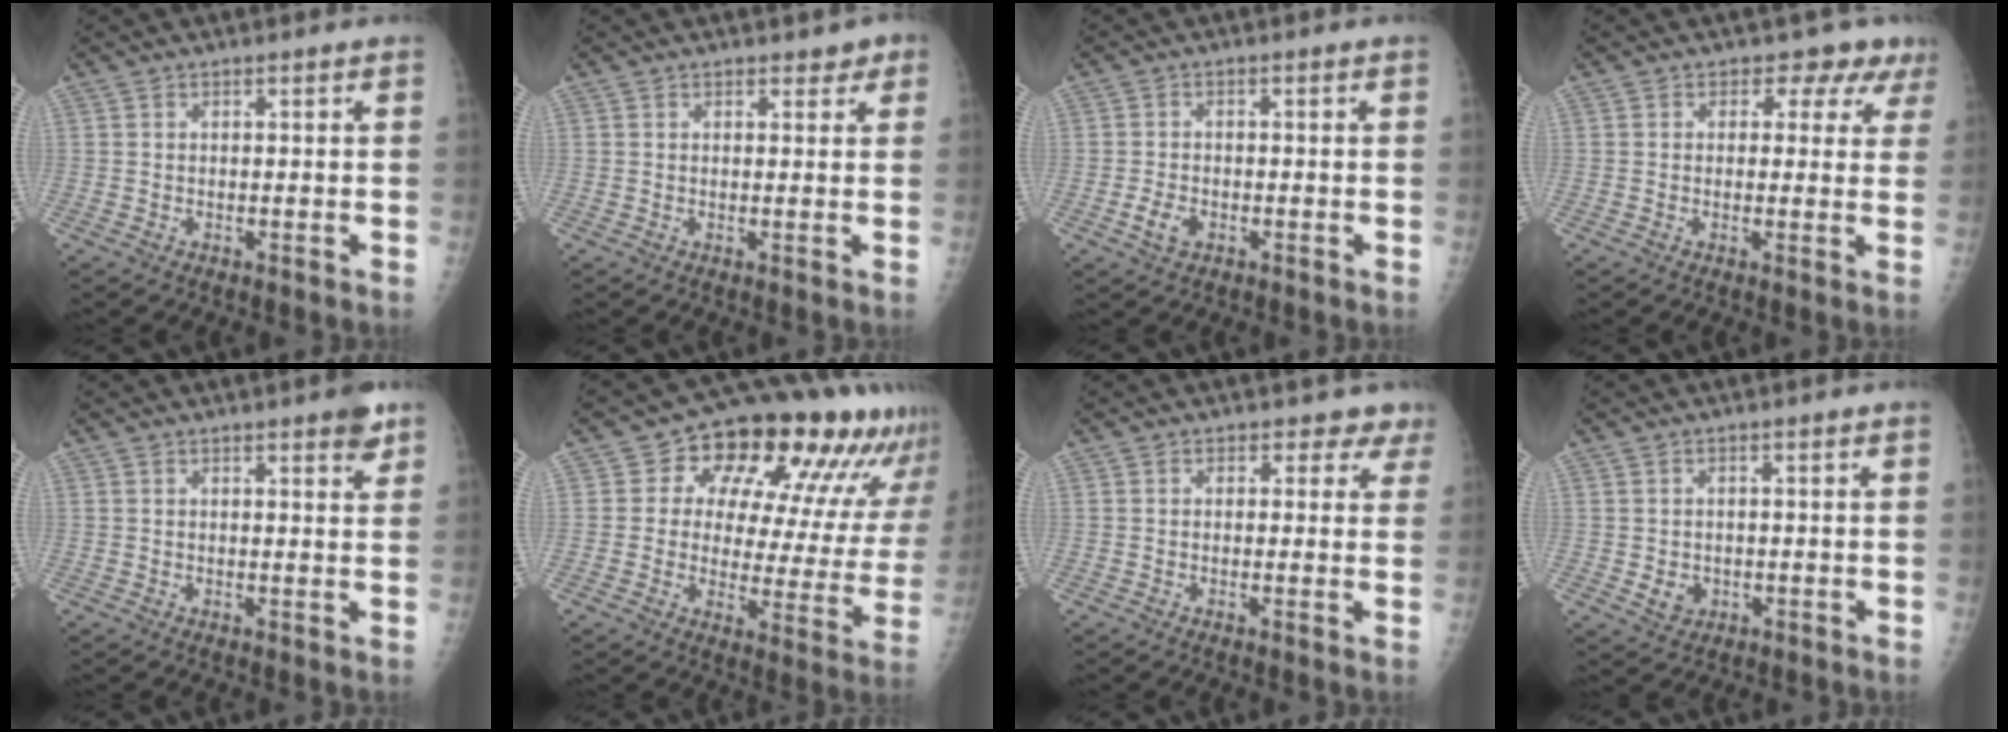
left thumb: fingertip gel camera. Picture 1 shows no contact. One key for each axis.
{"total": 1.9, "fx": 1.2, "fy": 1.3, "fz": 0.6, "tx": 0.018, "ty": -0.004, "tz": 0.012}
{"total": 3.1, "fx": -1.5, "fy": 2.1, "fz": 1.8, "tx": -0.033, "ty": 0.005, "tz": -0.026}
{"total": 5.3, "fx": 3.2, "fy": 3.9, "fz": 1.3, "tx": 0.025, "ty": -0.011, "tz": 0.019}
{"total": 3.4, "fx": 2.2, "fy": 0.9, "fz": 2.4, "tx": -0.021, "ty": -0.010, "tz": 0.024}
{"total": 21.3, "fx": 12.0, "fy": 10.7, "fz": 14.0, "tx": -0.141, "ty": -0.024, "tz": 0.150}
{"total": 3.2, "fx": 2.2, "fy": 2.2, "fz": 0.1, "tx": 0.033, "ty": -0.012, "tz": 0.008}
{"total": 2.8, "fx": -0.6, "fy": 2.5, "fz": 1.1, "tx": -0.006, "ty": -0.001, "tz": 0.001}